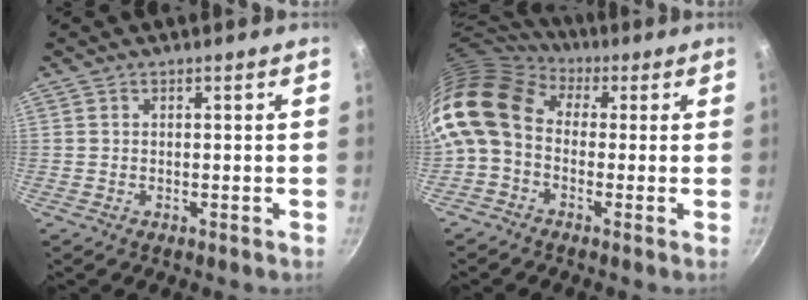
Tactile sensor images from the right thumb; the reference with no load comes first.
{"total": 13.5, "force": [1.1, 10.1, 9.0], "torque": [-0.178, 0.028, -0.003]}